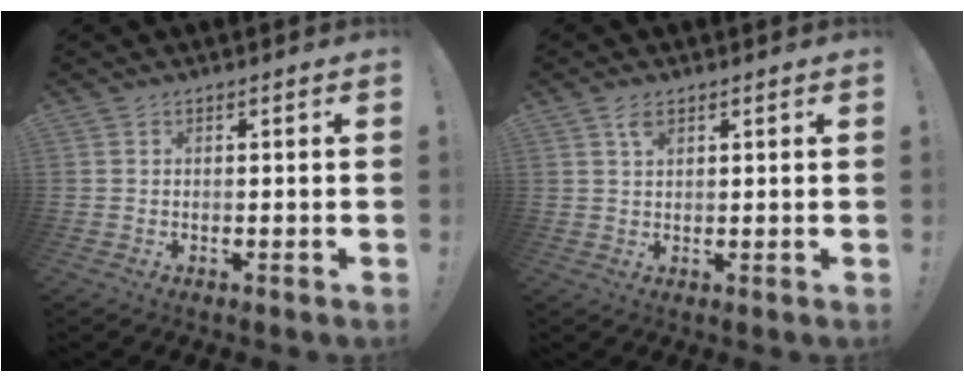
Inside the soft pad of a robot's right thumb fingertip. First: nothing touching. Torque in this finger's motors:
{"motor_torque": [0.01, 0.07, 0.33, 0.04, 0.02]}